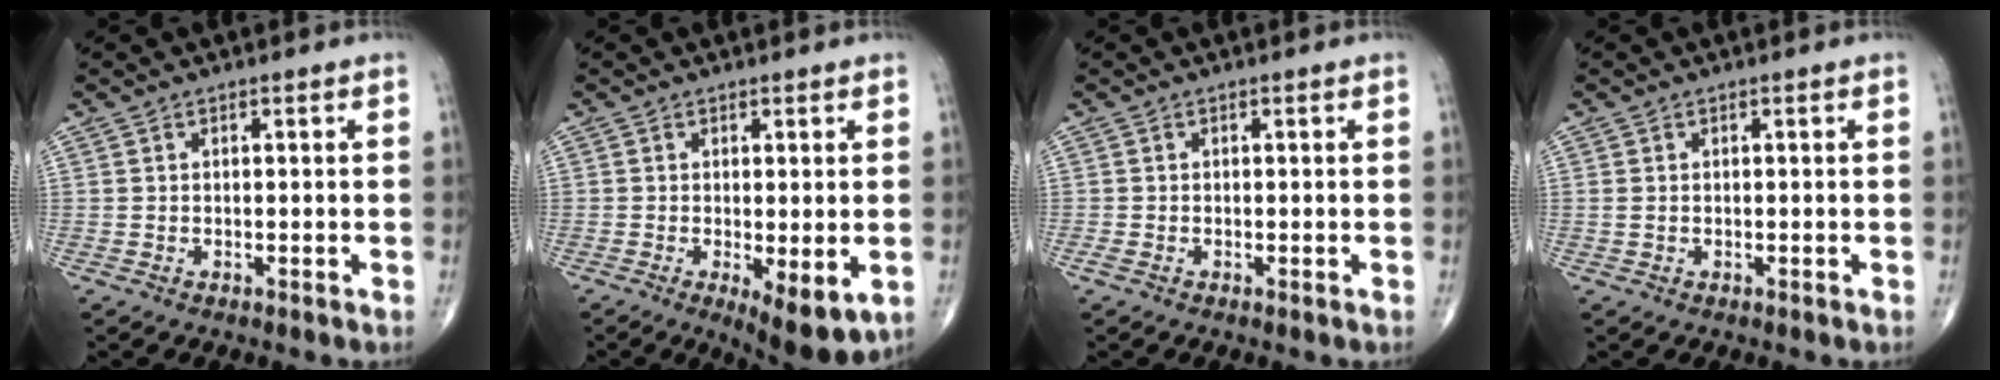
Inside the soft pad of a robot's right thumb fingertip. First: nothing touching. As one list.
[{"total": 7.9, "force": [-2.1, 2.8, 7.1], "torque": [-0.100, -0.022, -0.025]}, {"total": 1.0, "force": [-0.4, 0.5, 0.7], "torque": [-0.022, -0.004, -0.009]}, {"total": 0.8, "force": [0.1, 0.6, 0.4], "torque": [-0.012, 0.005, 0.005]}]